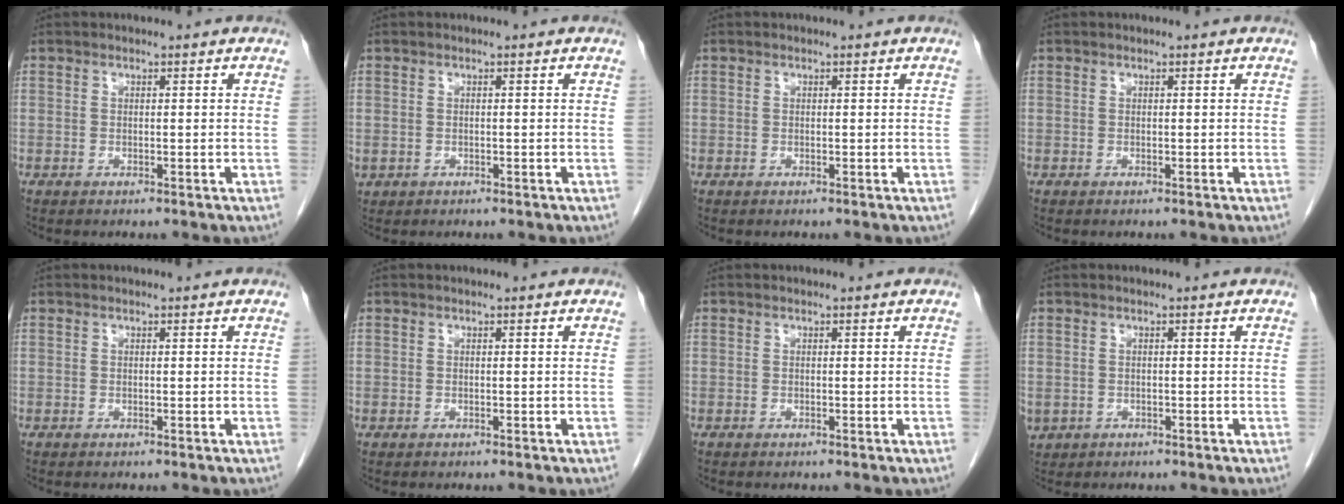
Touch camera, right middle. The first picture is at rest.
{"total": 1.1, "force": [-0.2, 1.0, 0.4], "torque": [-0.011, 0.004, 0.005]}
{"total": 0.0}
{"total": 0.0}
{"total": 0.0}
{"total": 0.0}
{"total": 0.0}
{"total": 3.0, "force": [-1.2, 2.6, 0.9], "torque": [-0.021, -0.001, -0.011]}